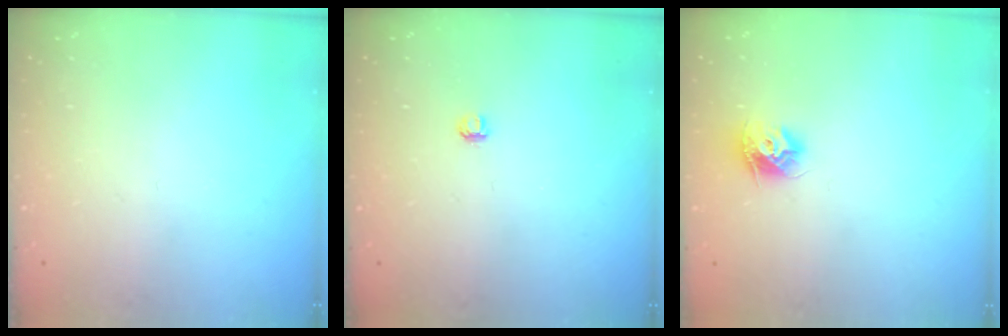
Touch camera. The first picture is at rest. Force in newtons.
{"total": 2.8, "press": 2.8, "slide": 0.3}
{"total": 9.1, "press": 9.1, "slide": 0.3}